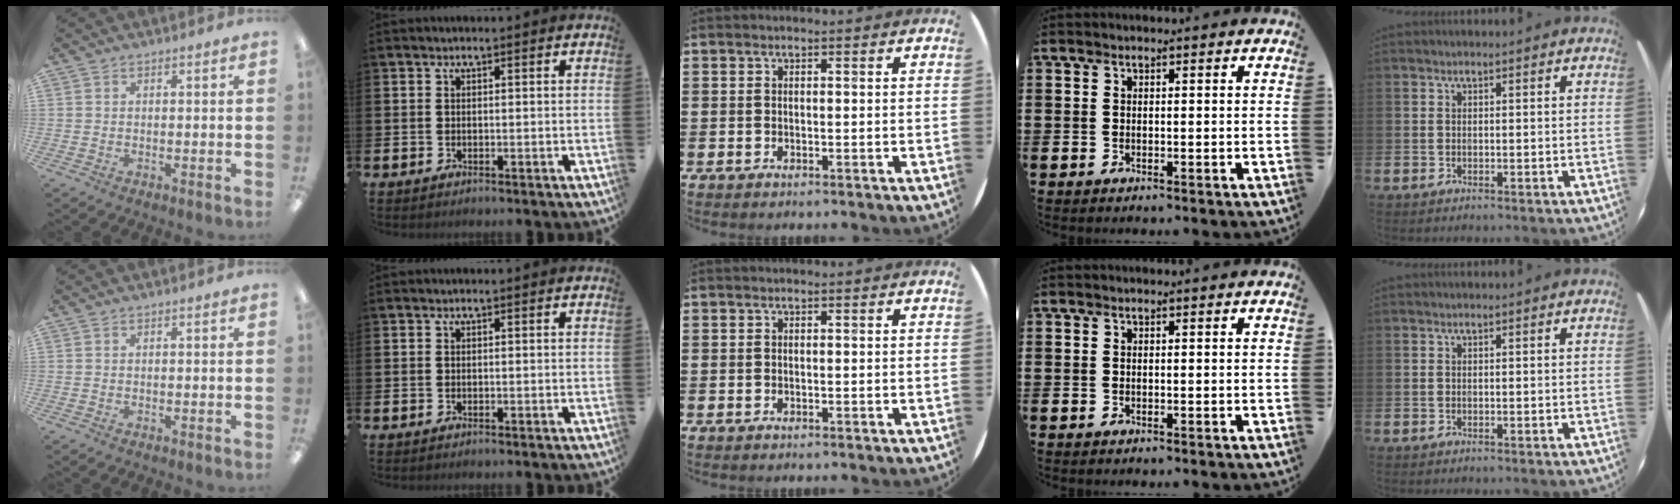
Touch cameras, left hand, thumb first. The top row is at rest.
{}